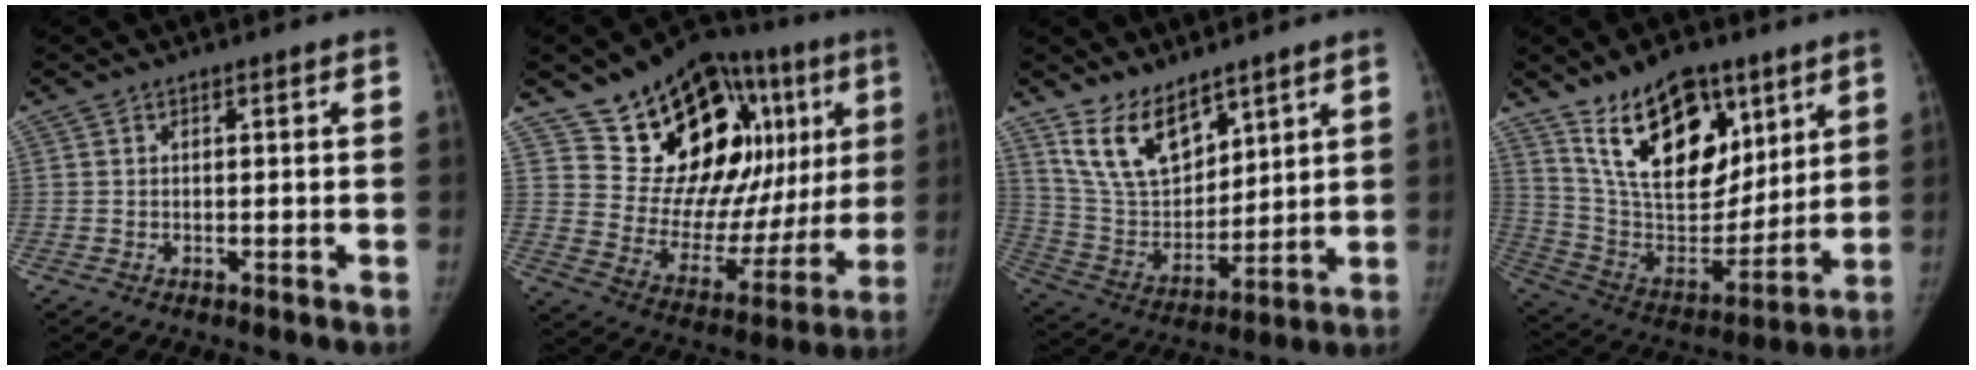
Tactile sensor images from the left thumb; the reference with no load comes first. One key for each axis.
{"total": 28.4, "fx": 12.3, "fy": 15.7, "fz": 20.3, "tx": -0.236, "ty": -0.013, "tz": 0.206}
{"total": 13.6, "fx": 9.4, "fy": 6.9, "fz": 7.0, "tx": -0.097, "ty": -0.058, "tz": 0.200}
{"total": 22.6, "fx": 13.0, "fy": 12.1, "fz": 14.1, "tx": -0.186, "ty": -0.064, "tz": 0.240}